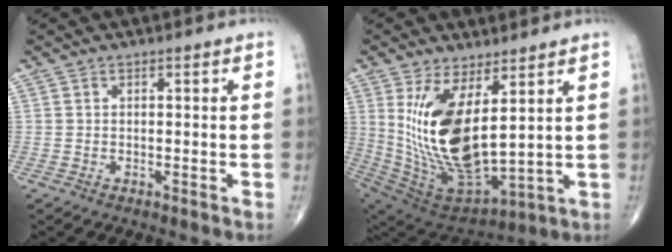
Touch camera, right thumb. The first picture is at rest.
{"total": 19.7, "force": [4.7, 8.7, 17.0], "torque": [-0.328, -0.045, 0.112]}